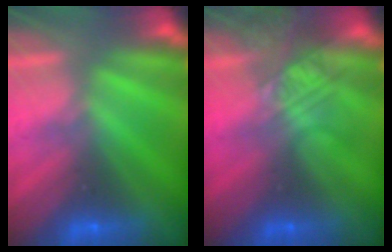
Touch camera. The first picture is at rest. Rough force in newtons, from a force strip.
{"total": 2.3}